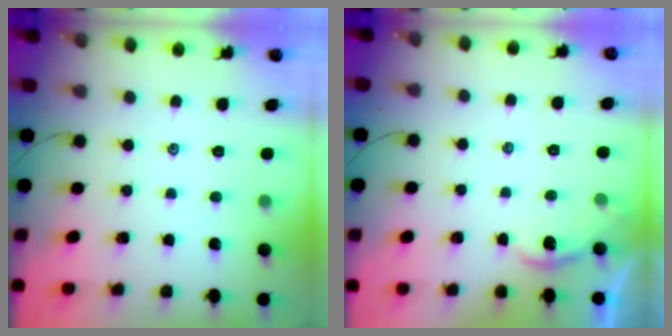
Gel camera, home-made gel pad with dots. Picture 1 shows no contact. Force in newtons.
{"total": 1.5, "press": 1.5, "slide": 0.2}